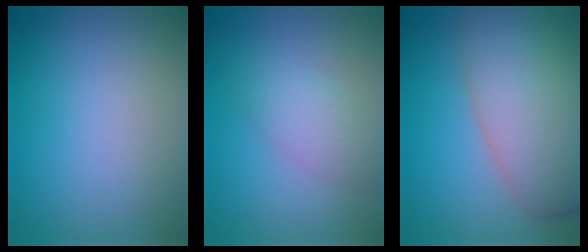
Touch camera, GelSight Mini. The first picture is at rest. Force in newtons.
{"total": 3.0, "press": 3.0, "slide": 0.1}
{"total": 11.3, "press": 11.3, "slide": 0.8}